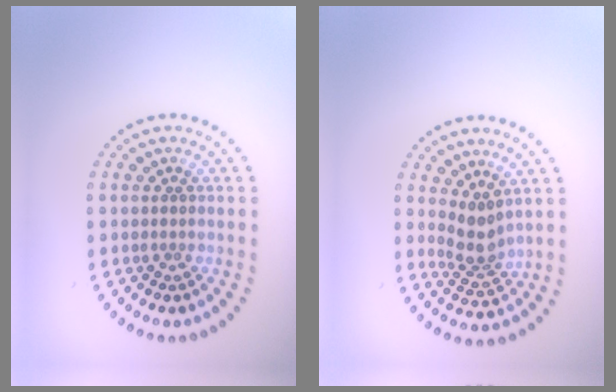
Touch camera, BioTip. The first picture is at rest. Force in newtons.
{"total": 2.6, "press": 1.9, "slide": 1.7}